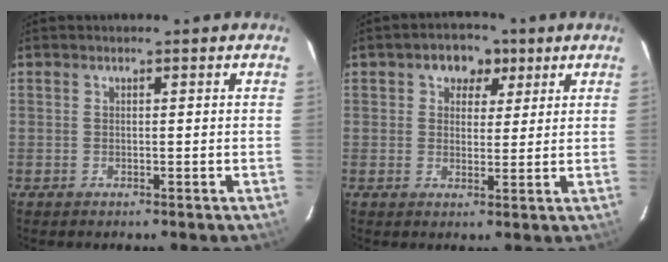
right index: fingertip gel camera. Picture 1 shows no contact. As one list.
[{"total": 5.9, "force": [2.7, 4.6, 2.6], "torque": [-0.035, 0.014, 0.037]}]